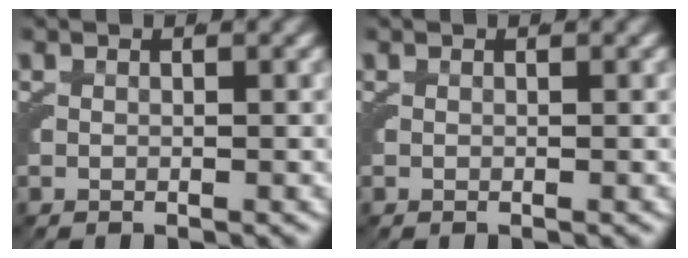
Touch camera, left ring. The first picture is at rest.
{"total": 0.0}